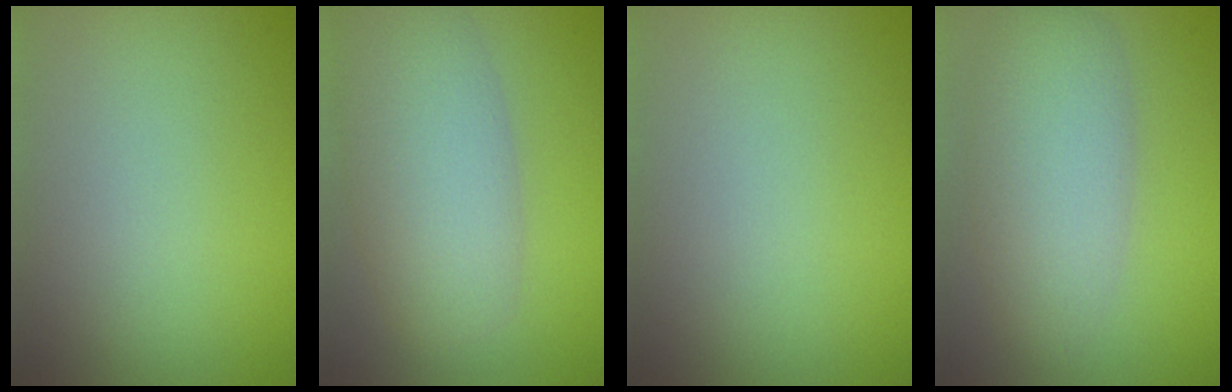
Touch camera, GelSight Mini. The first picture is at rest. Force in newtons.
{"total": 6.8, "press": 6.8, "slide": 0.4}
{"total": 0.0}
{"total": 5.5, "press": 5.5, "slide": 0.5}